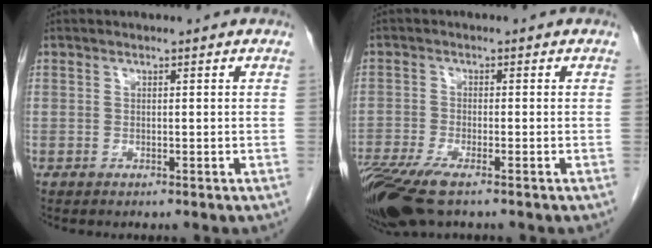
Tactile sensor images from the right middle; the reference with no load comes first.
{"total": 9.0, "force": [-6.2, 2.0, 6.2], "torque": [-0.120, -0.019, -0.113]}